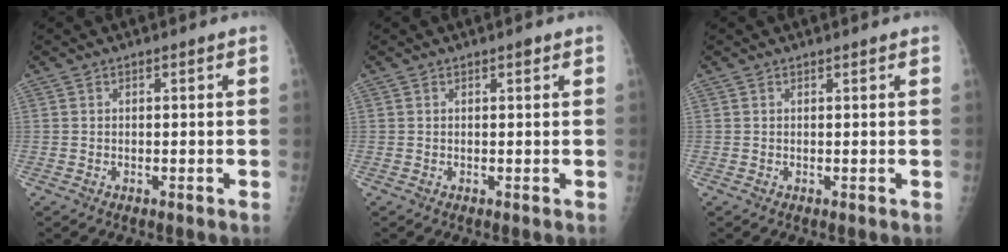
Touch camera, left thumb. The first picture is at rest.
{"total": 0.8, "force": [0.6, 0.3, 0.6], "torque": [-0.007, -0.002, 0.008]}
{"total": 0.7, "force": [0.7, 0.0, 0.3], "torque": [-0.004, 0.001, 0.011]}